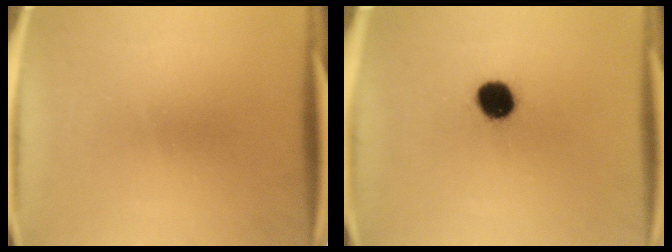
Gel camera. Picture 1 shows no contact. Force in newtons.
{"total": 8.5}